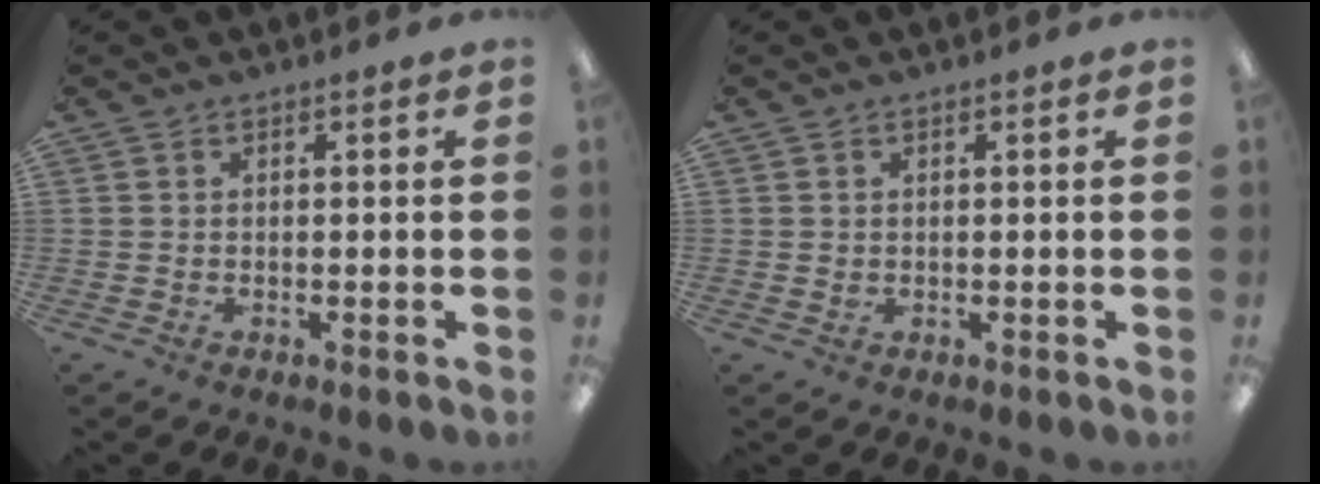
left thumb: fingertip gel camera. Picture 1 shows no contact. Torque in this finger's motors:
{"motor_torque": [-0.31, 0.20, 0.20, -0.18, 0.01]}